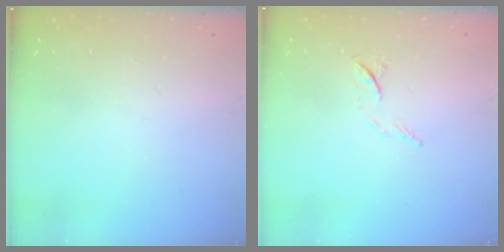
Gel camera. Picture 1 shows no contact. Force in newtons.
{"total": 5.7, "press": 5.6, "slide": 1.2}